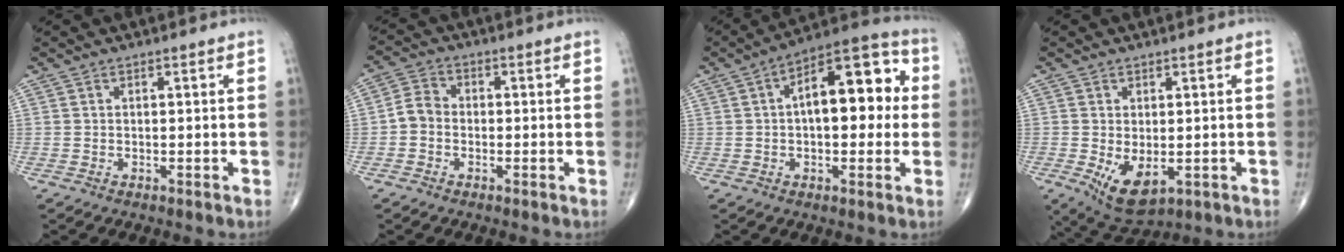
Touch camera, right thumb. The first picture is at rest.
{"total": 4.1, "force": [-1.0, 3.4, 2.1], "torque": [-0.030, 0.014, -0.029]}
{"total": 16.0, "force": [2.0, 7.7, 13.9], "torque": [-0.173, 0.035, 0.022]}
{"total": 7.2, "force": [-1.4, 3.9, 5.9], "torque": [-0.095, -0.015, -0.007]}